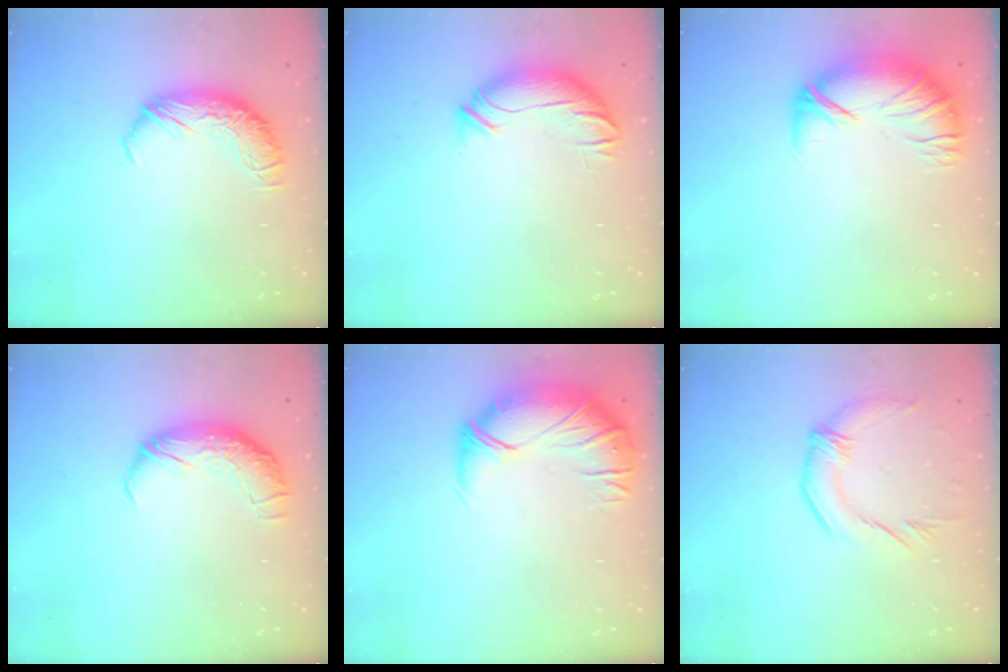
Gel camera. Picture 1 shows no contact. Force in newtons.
{"total": 3.7, "press": 3.2, "slide": 1.8}
{"total": 2.8, "press": 1.6, "slide": 2.2}
{"total": 2.3, "press": 0.9, "slide": 2.2}
{"total": 2.7, "press": 1.3, "slide": 2.4}
{"total": 1.7, "press": 1.2, "slide": 1.2}